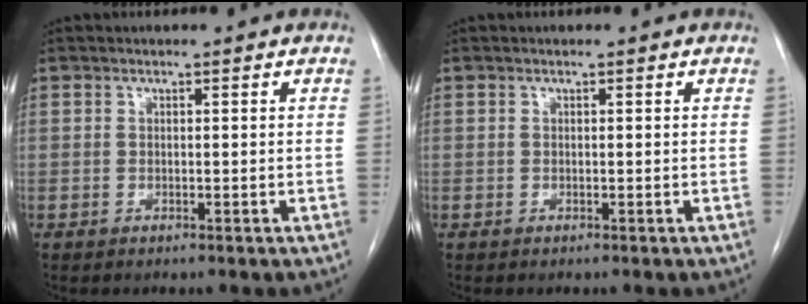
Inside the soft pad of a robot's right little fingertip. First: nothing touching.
{"total": 0.0}